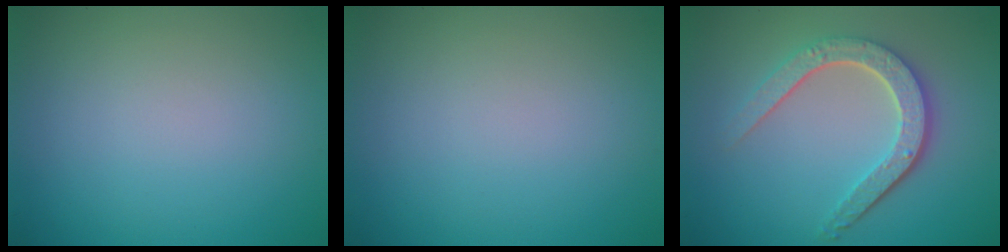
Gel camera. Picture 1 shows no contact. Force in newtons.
{"total": 0.0}
{"total": 4.7, "press": 3.6, "slide": 2.9}